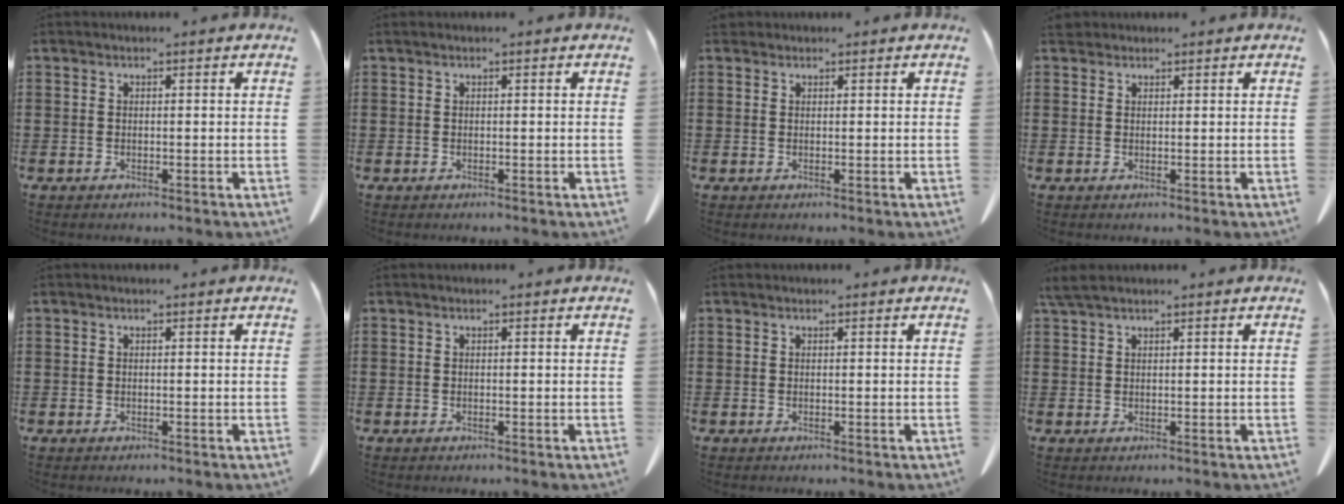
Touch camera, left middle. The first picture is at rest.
{"total": 0.0}
{"total": 0.6, "force": [0.4, 0.4, 0.1], "torque": [-0.005, 0.003, 0.008]}
{"total": 1.4, "force": [1.1, 0.7, 0.3], "torque": [-0.012, 0.005, 0.022]}
{"total": 0.0}
{"total": 0.0}
{"total": 0.0}
{"total": 1.9, "force": [1.5, 0.2, 1.2], "torque": [-0.027, 0.000, 0.028]}